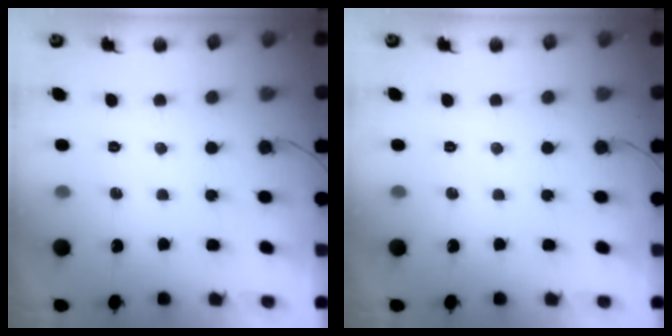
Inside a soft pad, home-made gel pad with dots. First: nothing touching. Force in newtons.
{"total": 0.0}